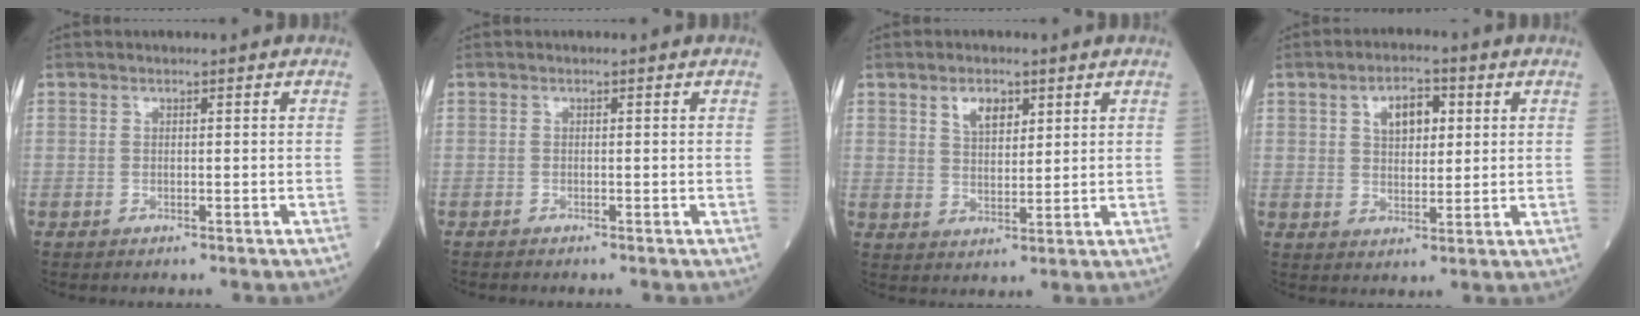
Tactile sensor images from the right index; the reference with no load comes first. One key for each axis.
{"total": 0.6, "fx": -0.6, "fy": 0.0, "fz": 0.1, "tx": -0.003, "ty": 0.000, "tz": -0.014}
{"total": 4.4, "fx": 2.4, "fy": 2.2, "fz": 3.0, "tx": -0.052, "ty": 0.004, "tz": 0.044}
{"total": 5.8, "fx": 2.0, "fy": 3.0, "fz": 4.5, "tx": -0.074, "ty": 0.010, "tz": 0.035}